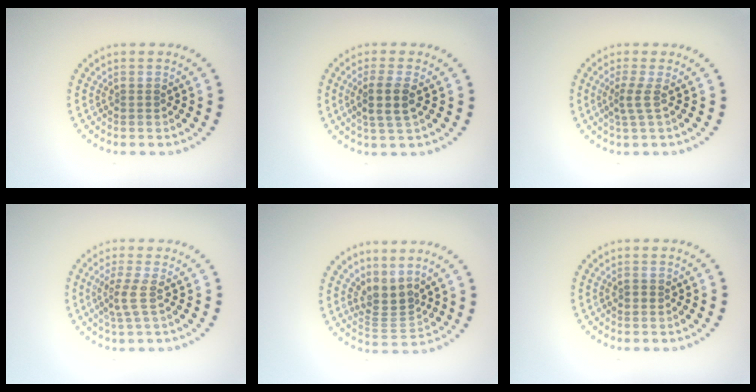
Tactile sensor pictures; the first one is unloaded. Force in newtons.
{"total": 2.9, "press": 2.5, "slide": 1.4}
{"total": 1.9, "press": 1.2, "slide": 1.5}
{"total": 2.2, "press": 1.6, "slide": 1.5}
{"total": 2.8, "press": 2.0, "slide": 2.0}
{"total": 0.7, "press": 0.7, "slide": 0.2}